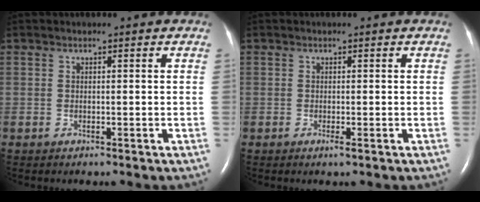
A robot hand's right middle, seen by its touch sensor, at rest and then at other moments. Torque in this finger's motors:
{"motor_torque": [-0.05, 0.05, -0.09, -0.06]}